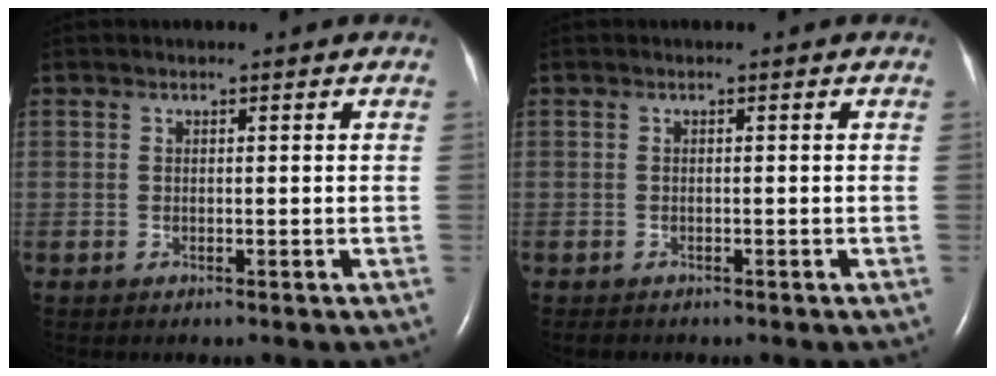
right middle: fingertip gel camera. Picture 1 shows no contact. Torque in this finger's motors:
{"motor_torque": [0.19, -0.05, -0.04, 0.00]}